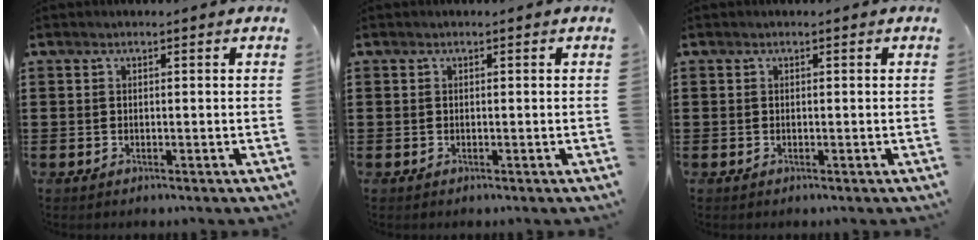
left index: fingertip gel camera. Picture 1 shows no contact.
{"total": 0.0}
{"total": 0.0}